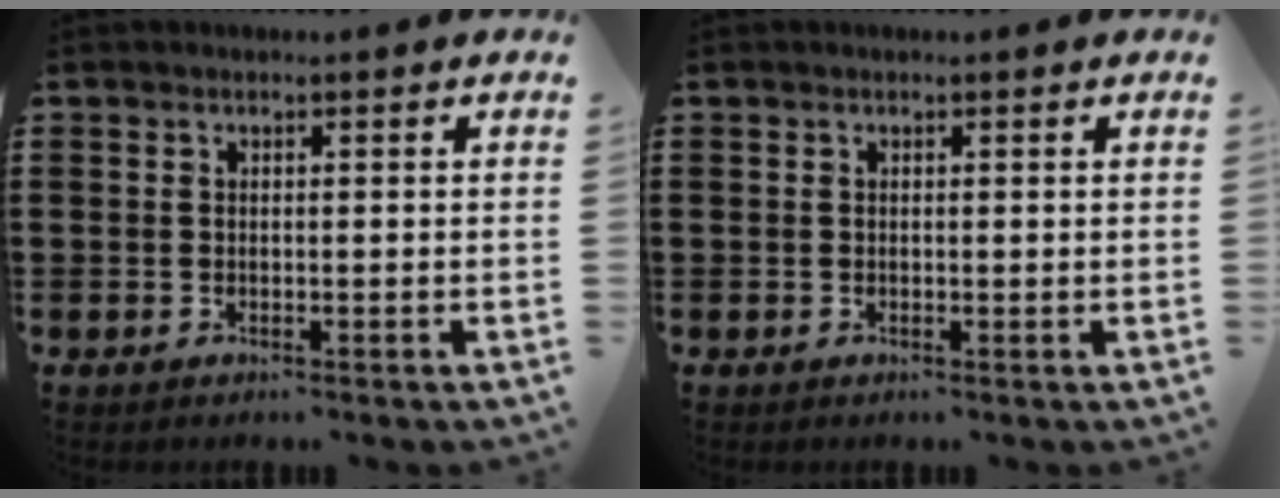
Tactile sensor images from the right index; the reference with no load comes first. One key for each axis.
{"total": 0.0}